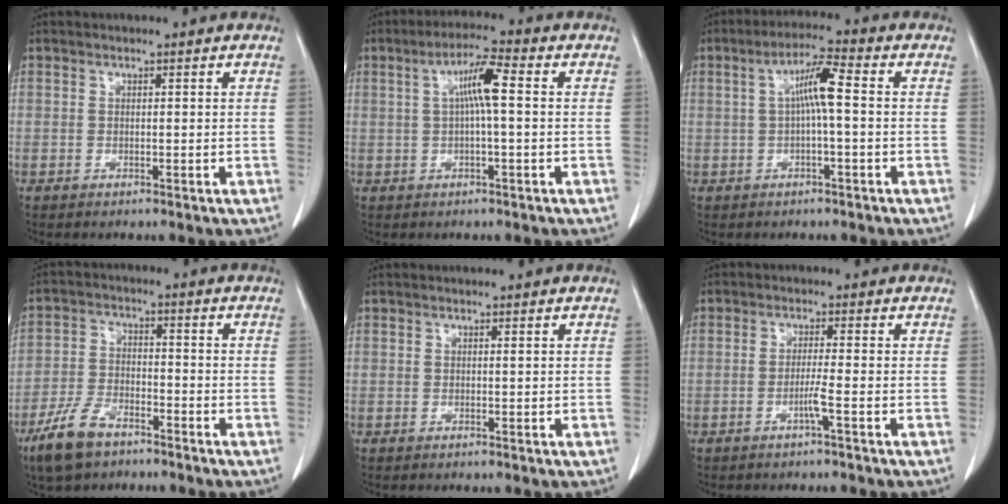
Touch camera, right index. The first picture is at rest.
{"total": 5.9, "force": [0.8, 0.3, 5.9], "torque": [-0.107, 0.014, 0.014]}
{"total": 5.8, "force": [0.4, 0.3, 5.8], "torque": [-0.106, 0.016, 0.006]}
{"total": 8.1, "force": [-5.7, 3.5, 4.6], "torque": [-0.106, -0.009, -0.108]}
{"total": 0.0}
{"total": 2.3, "force": [-1.1, -0.7, 1.9], "torque": [-0.038, -0.003, -0.023]}